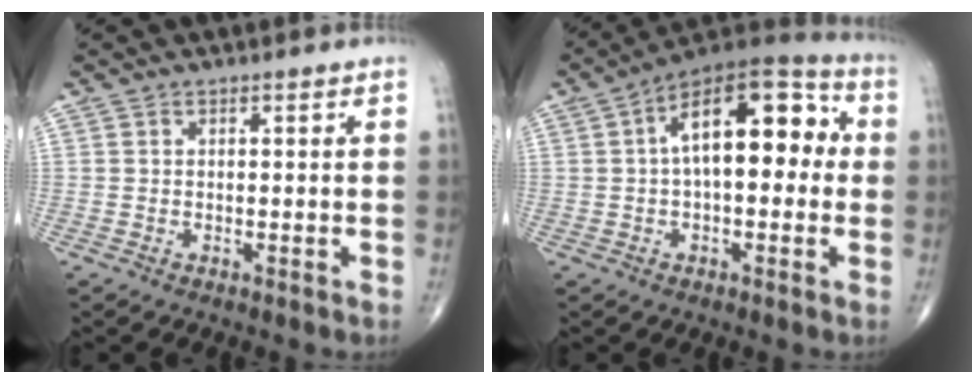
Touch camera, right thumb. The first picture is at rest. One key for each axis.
{"total": 17.6, "fx": 2.5, "fy": 8.5, "fz": 15.2, "tx": -0.208, "ty": 0.044, "tz": 0.027}